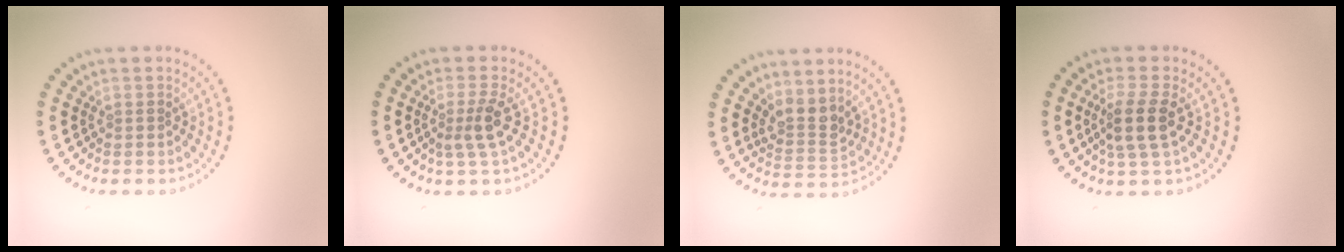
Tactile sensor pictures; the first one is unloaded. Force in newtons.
{"total": 2.4, "press": 1.7, "slide": 1.7}
{"total": 2.5, "press": 1.9, "slide": 1.7}
{"total": 3.2, "press": 2.7, "slide": 1.7}